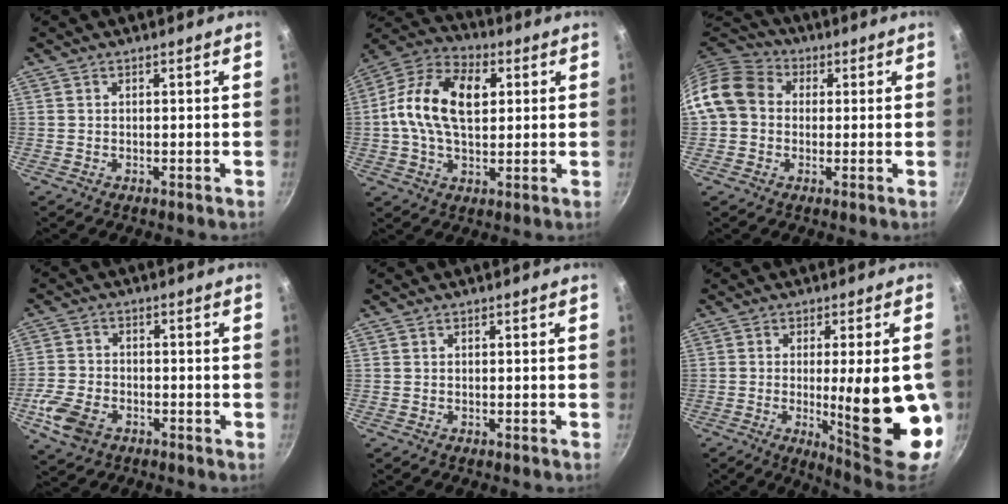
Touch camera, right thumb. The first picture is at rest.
{"total": 16.0, "force": [2.4, 9.8, 12.4], "torque": [-0.208, 0.019, 0.023]}
{"total": 11.3, "force": [1.0, 9.5, 6.0], "torque": [-0.081, 0.024, 0.001]}
{"total": 8.3, "force": [-3.6, 5.5, 5.0], "torque": [-0.102, 0.017, -0.074]}
{"total": 0.0}
{"total": 19.1, "force": [-2.7, 4.3, 18.4], "torque": [-0.229, -0.014, -0.025]}